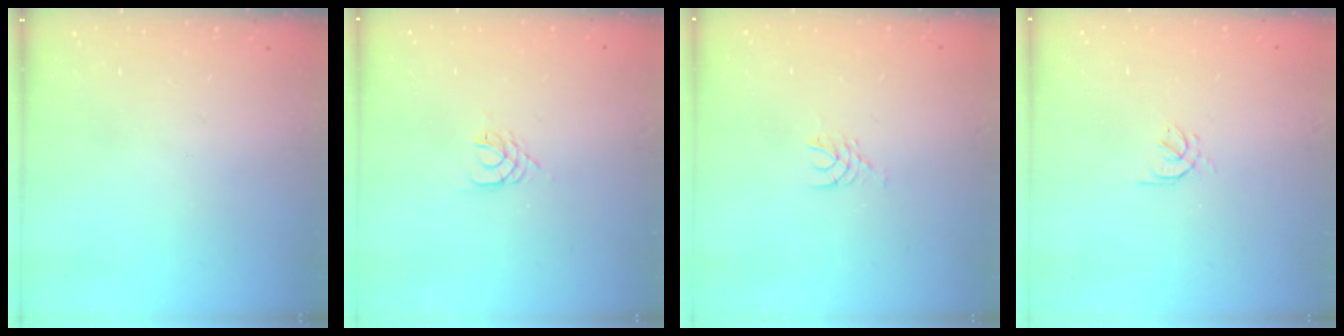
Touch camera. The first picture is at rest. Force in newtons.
{"total": 2.4, "press": 2.3, "slide": 0.4}
{"total": 2.5, "press": 2.5, "slide": 0.2}
{"total": 2.2, "press": 2.1, "slide": 0.7}